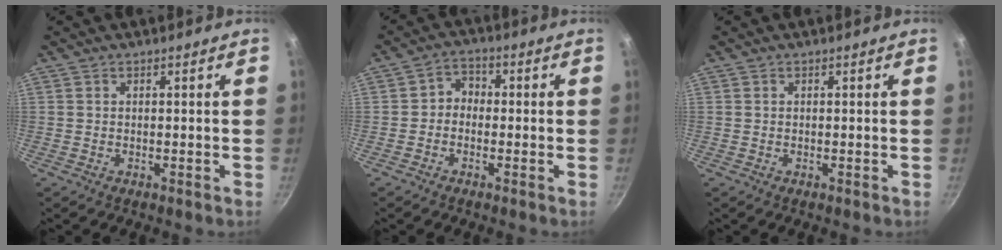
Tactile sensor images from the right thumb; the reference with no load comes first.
{"total": 3.6, "force": [-0.8, 3.0, 1.8], "torque": [-0.010, 0.018, -0.026]}
{"total": 0.0}